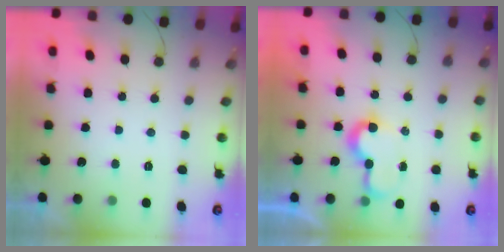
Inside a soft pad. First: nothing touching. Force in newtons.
{"total": 7.5, "press": 7.5, "slide": 0.3}